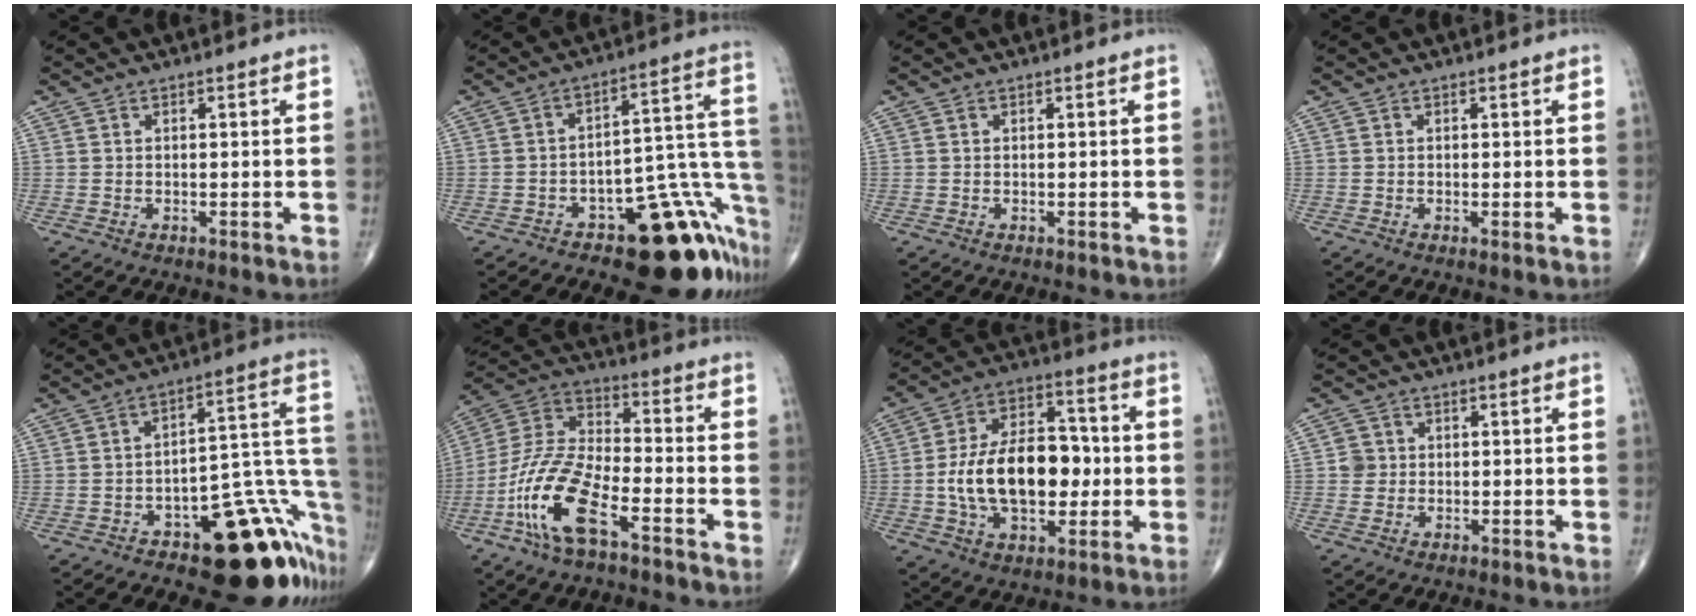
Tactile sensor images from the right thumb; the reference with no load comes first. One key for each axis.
{"total": 20.1, "fx": -11.2, "fy": 8.5, "fz": 14.4, "tx": -0.065, "ty": 0.115, "tz": -0.147}
{"total": 0.0}
{"total": 0.5, "fx": 0.0, "fy": 0.1, "fz": 0.5, "tx": -0.013, "ty": -0.003, "tz": -0.003}
{"total": 22.5, "fx": -11.4, "fy": 9.6, "fz": 16.8, "tx": -0.104, "ty": 0.105, "tz": -0.148}
{"total": 15.4, "fx": -7.7, "fy": 5.7, "fz": 12.1, "tx": -0.259, "ty": 0.043, "tz": -0.153}
{"total": 19.1, "fx": -1.3, "fy": 11.4, "fz": 15.3, "tx": -0.238, "ty": 0.029, "tz": -0.019}
{"total": 2.2, "fx": 0.1, "fy": 2.2, "fz": 0.3, "tx": 0.010, "ty": 0.005, "tz": 0.000}